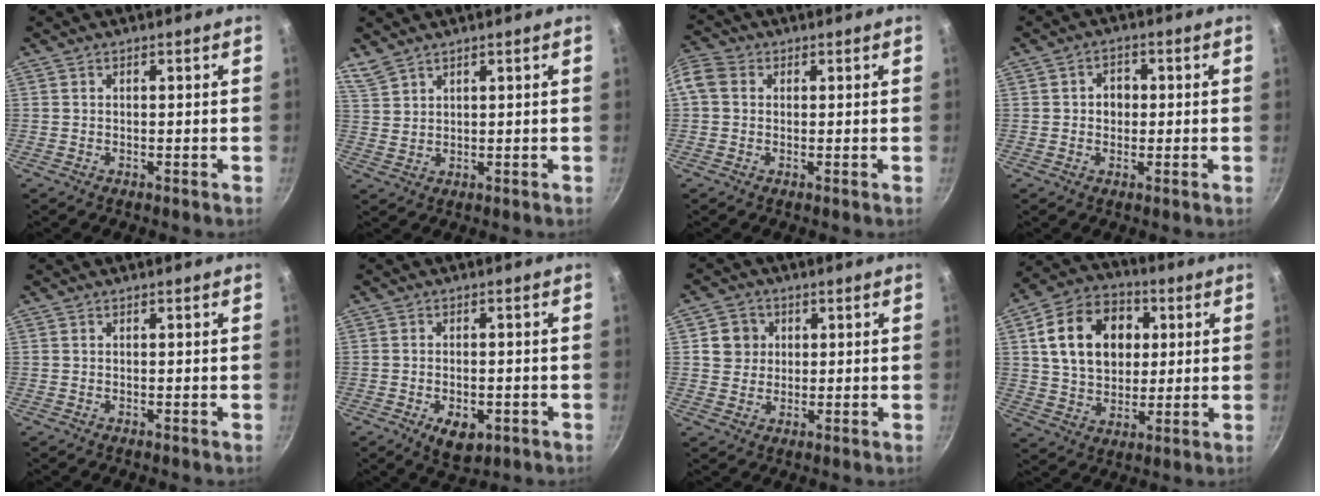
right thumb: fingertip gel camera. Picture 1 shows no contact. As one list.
[{"total": 3.8, "force": [3.3, 1.3, 1.2], "torque": [-0.022, -0.009, 0.076]}, {"total": 7.3, "force": [1.1, 6.0, 4.0], "torque": [-0.094, 0.021, 0.007]}, {"total": 3.8, "force": [0.2, 3.2, 2.0], "torque": [-0.007, 0.006, 0.000]}, {"total": 0.0}, {"total": 6.7, "force": [-2.5, 3.8, 4.9], "torque": [-0.065, 0.007, -0.028]}, {"total": 5.3, "force": [1.2, 5.0, 1.3], "torque": [0.013, 0.004, 0.015]}, {"total": 17.4, "force": [3.9, 12.8, 11.0], "torque": [-0.161, 0.011, 0.061]}]